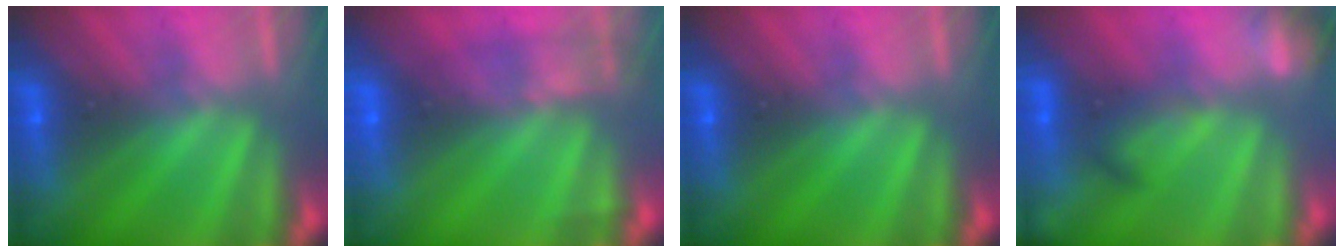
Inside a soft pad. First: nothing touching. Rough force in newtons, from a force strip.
{"total": 2.4}
{"total": 0.0}
{"total": 2.4}